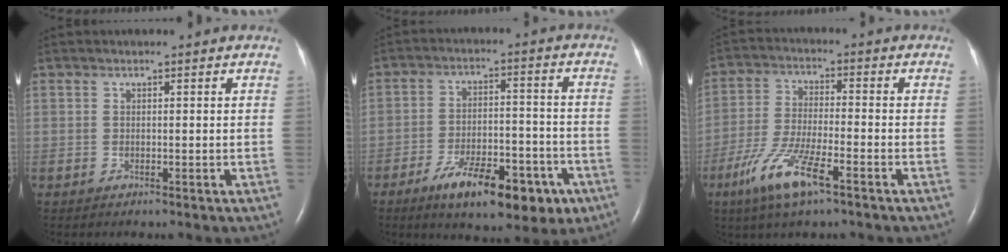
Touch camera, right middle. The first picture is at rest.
{"total": 13.7, "force": [-7.9, 5.0, 10.0], "torque": [-0.147, 0.005, -0.113]}
{"total": 9.8, "force": [-5.6, 1.6, 7.9], "torque": [-0.167, -0.017, -0.103]}